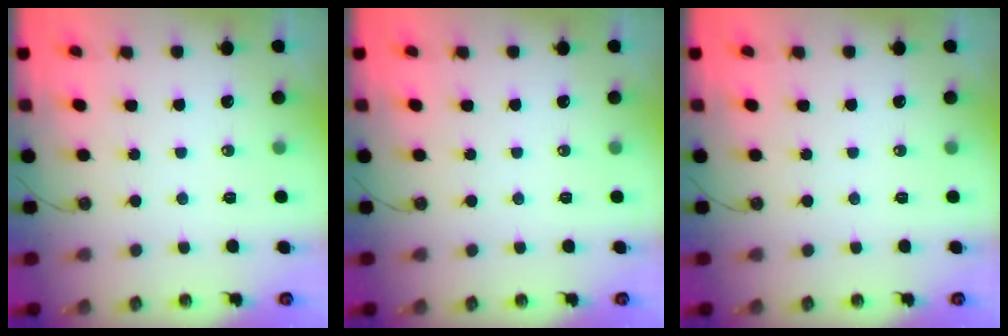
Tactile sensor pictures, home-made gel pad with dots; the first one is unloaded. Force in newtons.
{"total": 0.0}
{"total": 0.0}